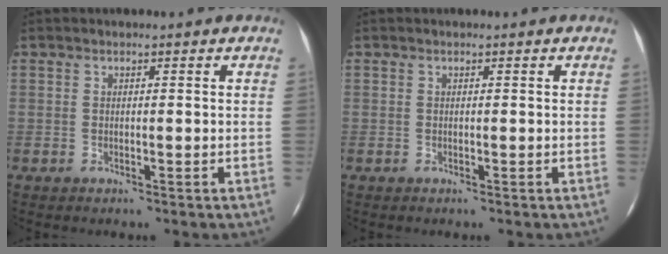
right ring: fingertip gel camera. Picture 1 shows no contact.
{"total": 0.0}